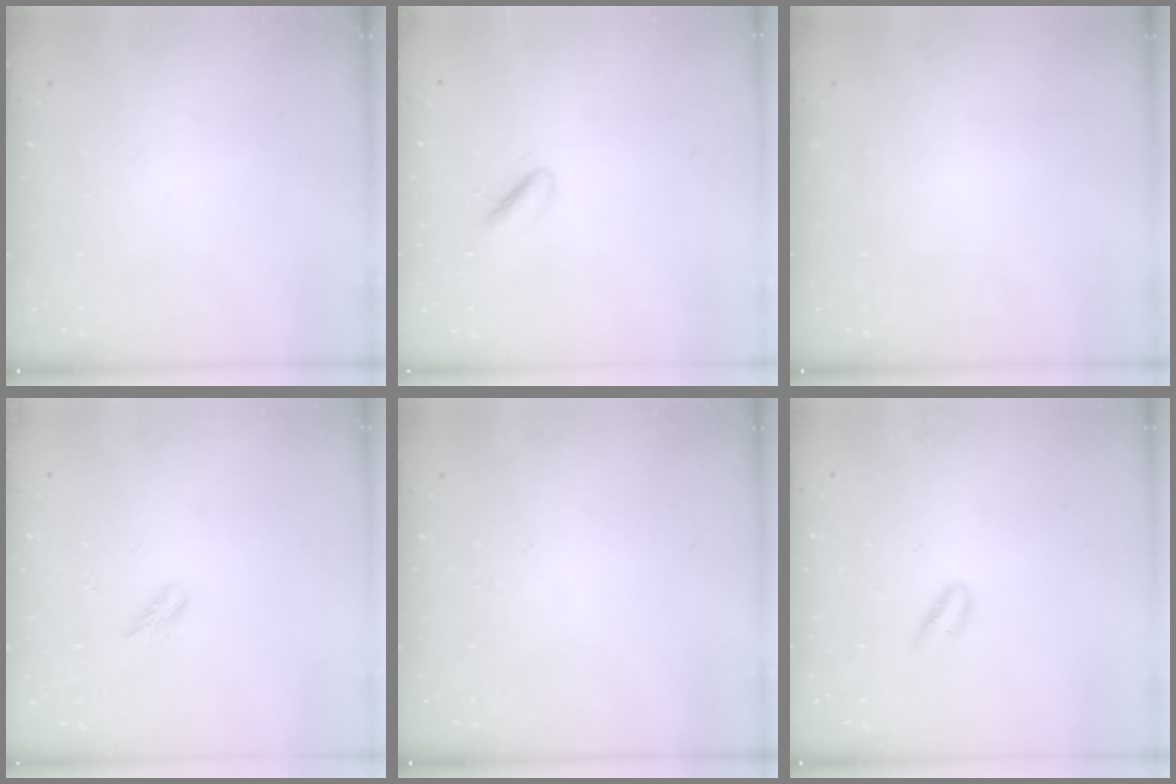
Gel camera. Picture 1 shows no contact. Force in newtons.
{"total": 2.7, "press": 2.6, "slide": 0.8}
{"total": 0.0}
{"total": 2.2, "press": 2.1, "slide": 0.7}
{"total": 0.0}
{"total": 3.9, "press": 3.7, "slide": 1.2}